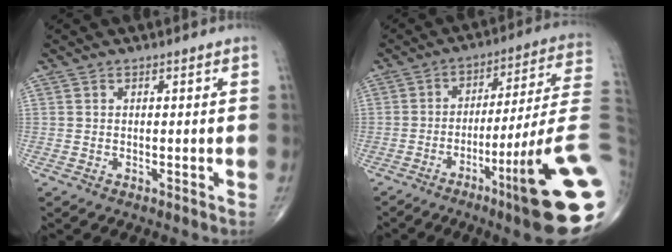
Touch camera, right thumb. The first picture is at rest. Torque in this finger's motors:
{"motor_torque": [3.66, 1.35, 2.03, -0.74, 0.46]}